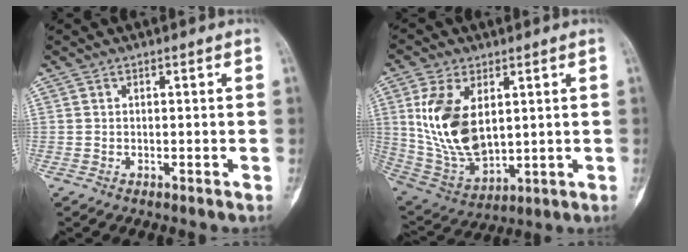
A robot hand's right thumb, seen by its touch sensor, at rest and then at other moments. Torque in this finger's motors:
{"motor_torque": [-1.07, 1.68, 0.92, 0.78, 0.48]}